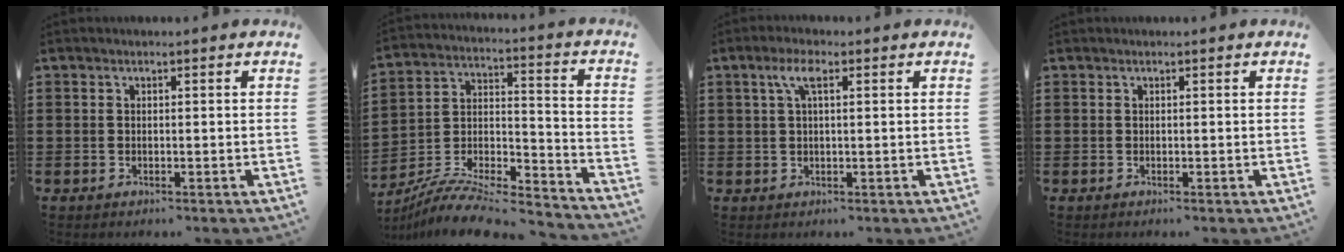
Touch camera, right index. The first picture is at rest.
{"total": 9.3, "force": [-8.4, 1.5, 3.7], "torque": [-0.068, 0.009, -0.168]}
{"total": 3.4, "force": [1.3, 1.0, 3.0], "torque": [-0.065, 0.010, 0.019]}
{"total": 0.0}